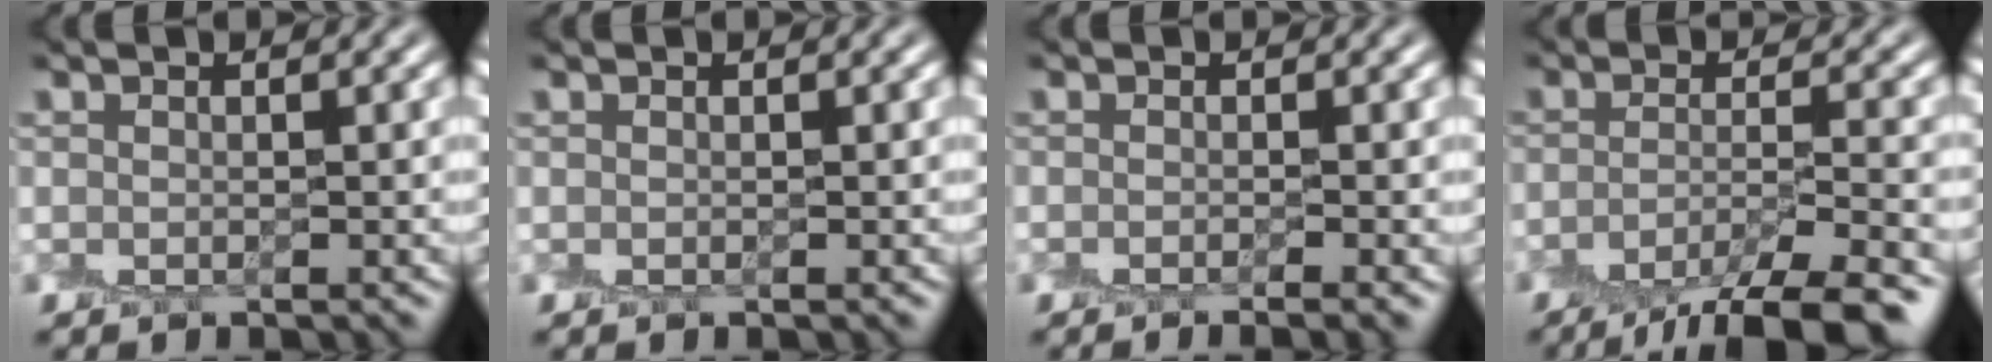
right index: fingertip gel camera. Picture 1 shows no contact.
{"total": 0.0}
{"total": 1.4, "force": [-0.9, -0.2, 1.1], "torque": [-0.017, -0.009, -0.016]}
{"total": 7.7, "force": [-5.5, 1.5, 5.1], "torque": [-0.072, -0.002, -0.090]}